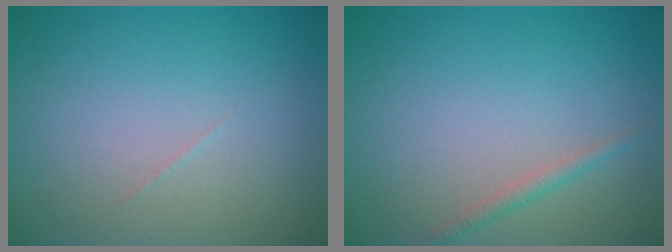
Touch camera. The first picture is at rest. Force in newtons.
{"total": 1.1, "press": 1.1, "slide": 0.0}